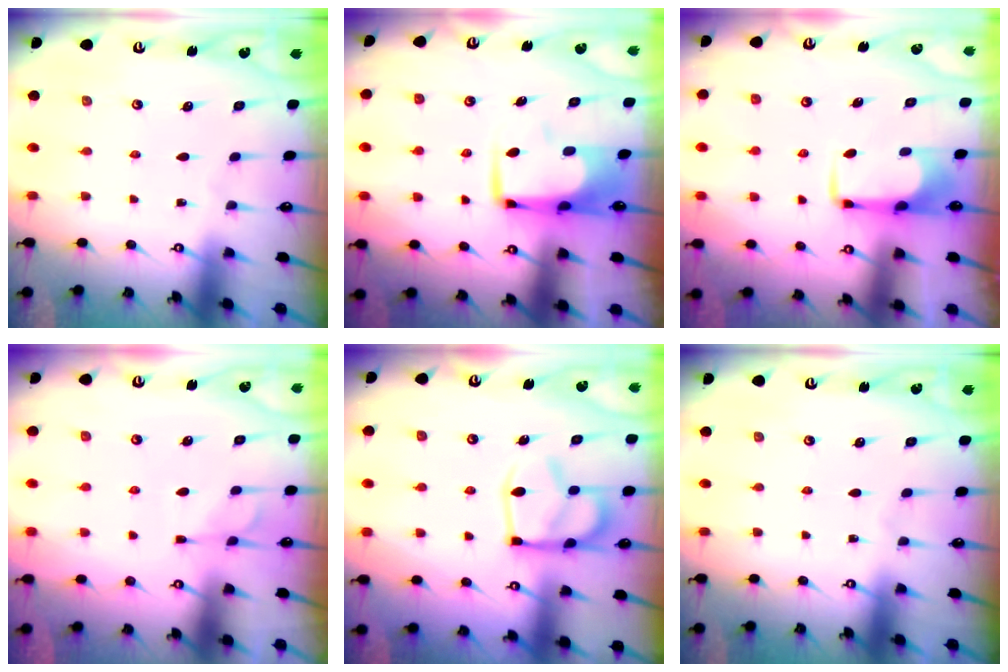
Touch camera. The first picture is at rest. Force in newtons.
{"total": 7.0, "press": 6.9, "slide": 1.1}
{"total": 1.9, "press": 1.9, "slide": 0.4}
{"total": 1.9, "press": 1.2, "slide": 1.4}
{"total": 13.7, "press": 13.6, "slide": 1.7}
{"total": 0.0}